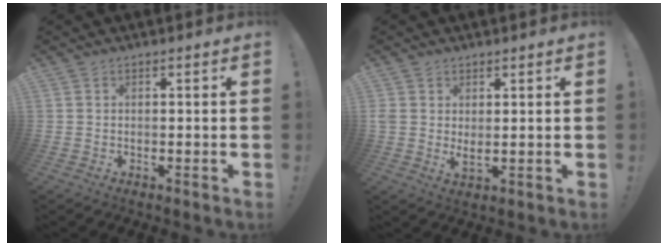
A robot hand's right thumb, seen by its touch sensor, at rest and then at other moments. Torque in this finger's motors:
{"motor_torque": [-0.02, 0.09, 0.22, 0.17, 0.02]}